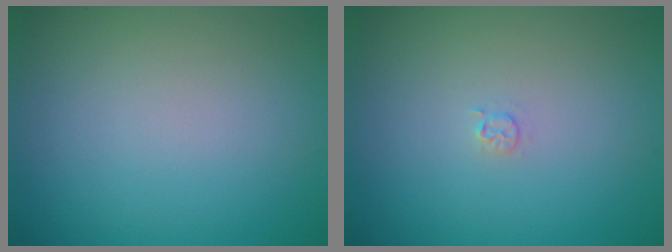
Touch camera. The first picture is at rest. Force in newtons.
{"total": 0.7, "press": 0.7, "slide": 0.1}